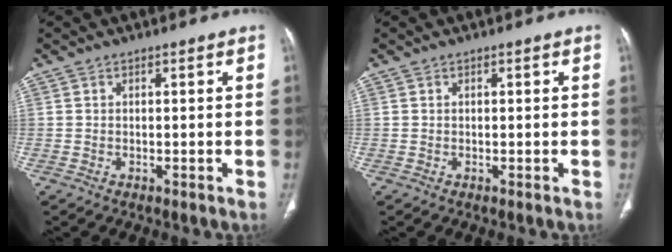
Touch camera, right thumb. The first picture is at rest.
{"total": 0.0}